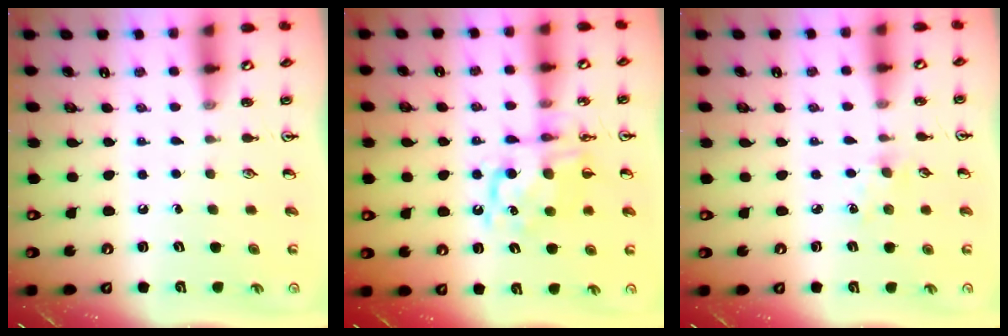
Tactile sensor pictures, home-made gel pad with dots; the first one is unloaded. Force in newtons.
{"total": 11.3, "press": 11.3, "slide": 0.3}
{"total": 2.6, "press": 2.5, "slide": 0.5}